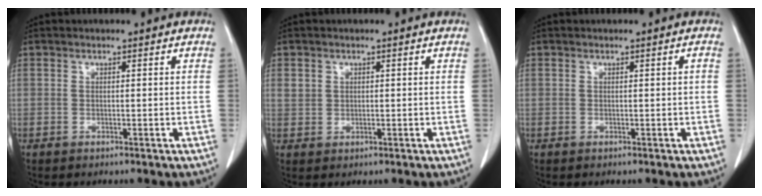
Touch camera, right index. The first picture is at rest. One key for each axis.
{"total": 1.9, "fx": 0.7, "fy": 1.7, "fz": 0.5, "tx": -0.008, "ty": 0.006, "tz": 0.017}
{"total": 0.0}